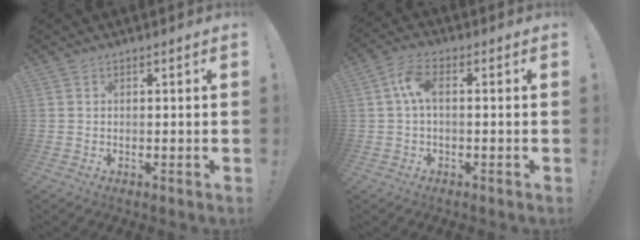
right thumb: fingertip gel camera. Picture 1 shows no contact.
{"total": 6.6, "force": [0.4, 2.9, 5.9], "torque": [-0.119, 0.007, 0.008]}